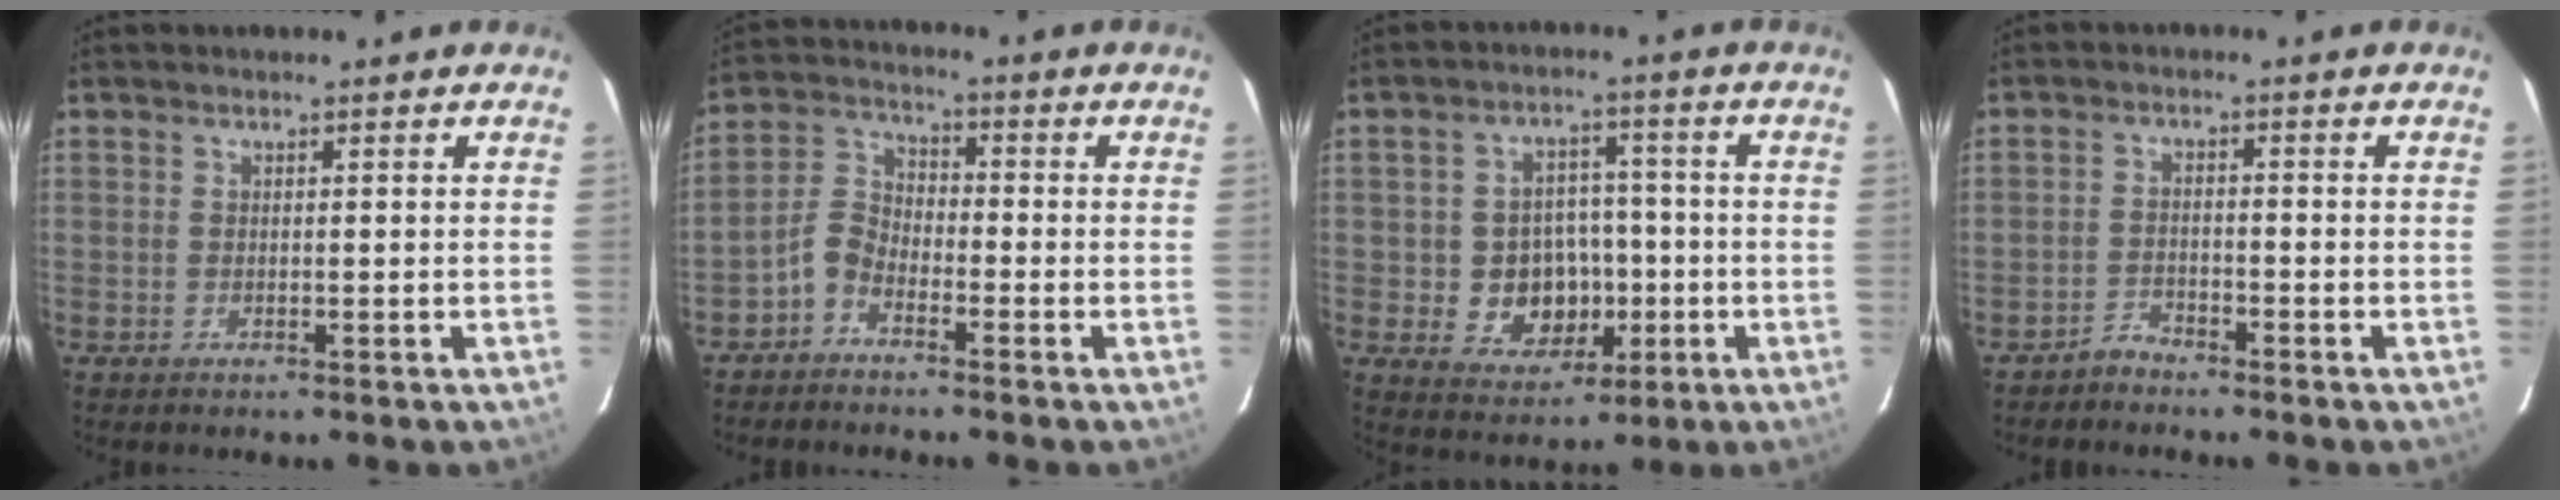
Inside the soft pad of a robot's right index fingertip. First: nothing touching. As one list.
[{"total": 4.9, "force": [-3.5, 2.6, 2.3], "torque": [-0.054, 0.018, -0.076]}, {"total": 9.8, "force": [-2.1, 8.4, 4.5], "torque": [-0.103, 0.012, -0.015]}, {"total": 2.5, "force": [-2.4, 0.7, 0.1], "torque": [-0.002, 0.005, -0.046]}]